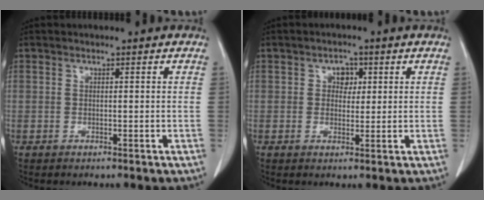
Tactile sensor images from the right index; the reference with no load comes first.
{"total": 2.6, "force": [0.8, 1.9, 1.5], "torque": [-0.018, 0.004, 0.011]}